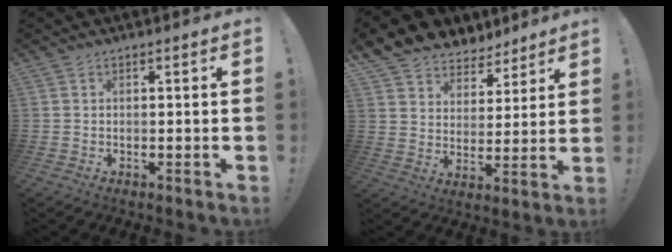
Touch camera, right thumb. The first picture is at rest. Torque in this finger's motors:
{"motor_torque": [0.82, 1.71, 0.27, 0.20, 0.04]}